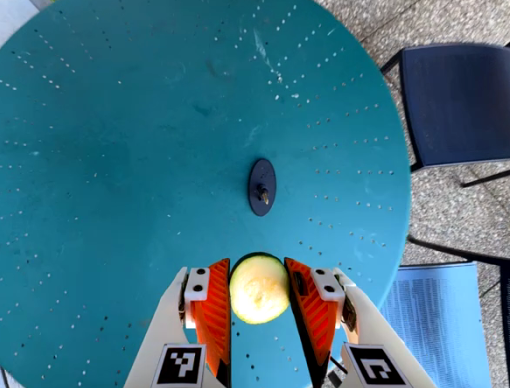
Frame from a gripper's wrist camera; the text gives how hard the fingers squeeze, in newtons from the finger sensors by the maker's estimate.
{"total": 13.2, "left": 13.9, "right": 12.6}